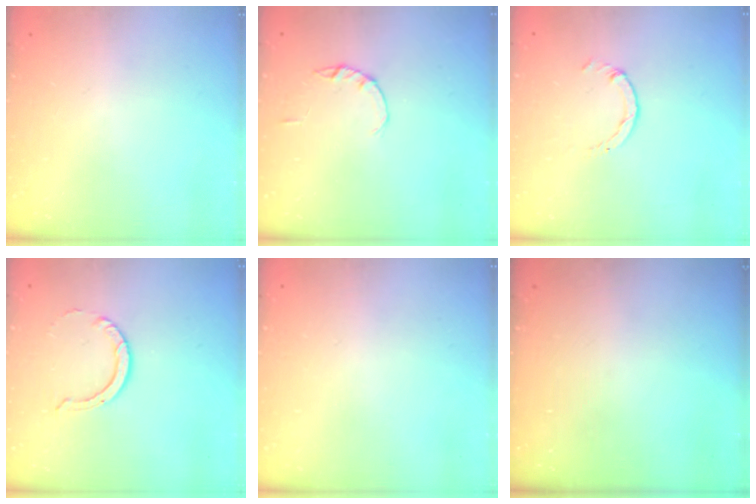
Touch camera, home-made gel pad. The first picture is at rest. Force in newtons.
{"total": 1.0, "press": 1.0, "slide": 0.2}
{"total": 1.1, "press": 1.1, "slide": 0.2}
{"total": 4.6, "press": 4.6, "slide": 0.3}
{"total": 2.6, "press": 2.6, "slide": 0.2}
{"total": 0.0}